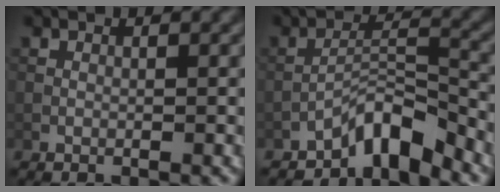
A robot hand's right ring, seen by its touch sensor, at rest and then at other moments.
{"total": 4.4, "force": [-3.6, 1.0, 2.3], "torque": [-0.028, 0.016, -0.070]}